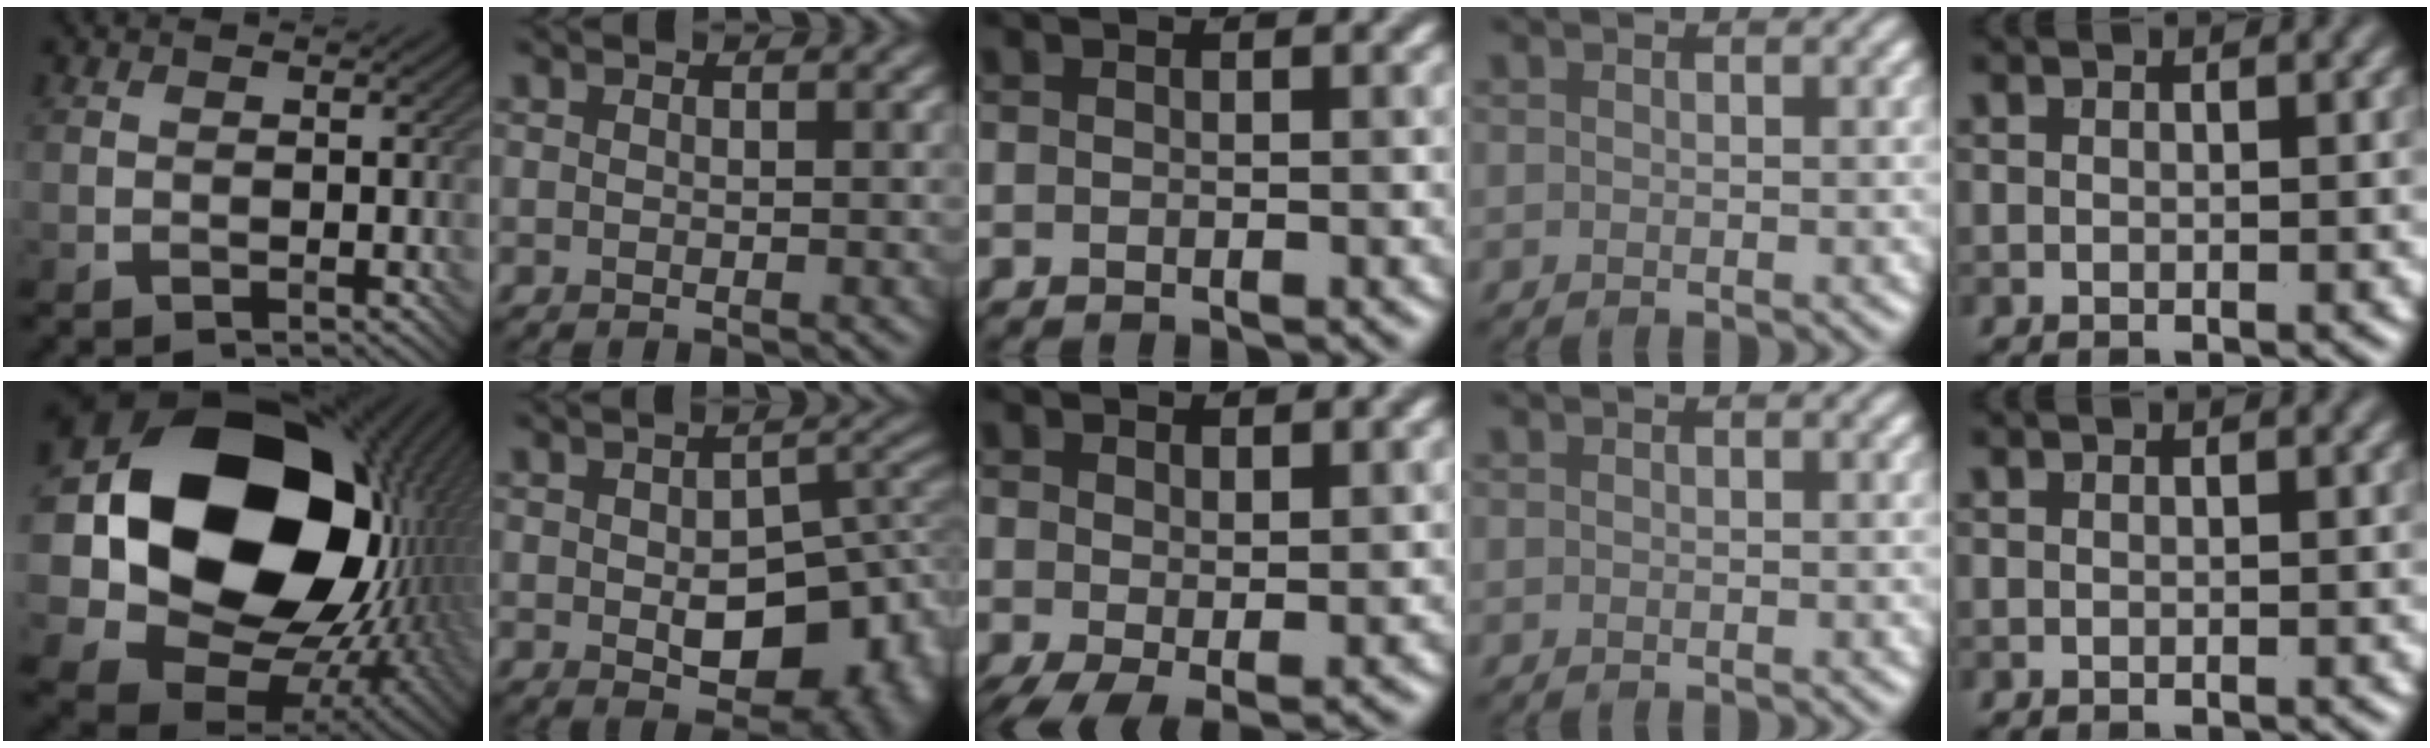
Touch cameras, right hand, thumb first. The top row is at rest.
{"thumb": {"total": 22.4, "force": [3.5, 17.3, 13.8], "torque": [-0.307, -0.037, 0.104]}, "index": {"total": 11.7, "force": [-2.3, 7.0, 9.0], "torque": [-0.115, -0.023, -0.018]}, "middle": {"total": 2.8, "force": [0.3, 1.2, 2.5], "torque": [-0.054, -0.005, 0.009]}}